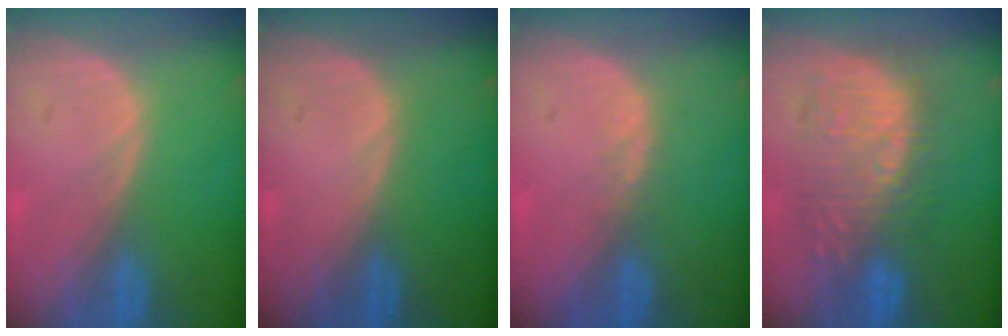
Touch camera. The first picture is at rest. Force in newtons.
{"total": 0.0}
{"total": 1.3, "press": 1.1, "slide": 0.7}
{"total": 9.5, "press": 9.4, "slide": 1.0}